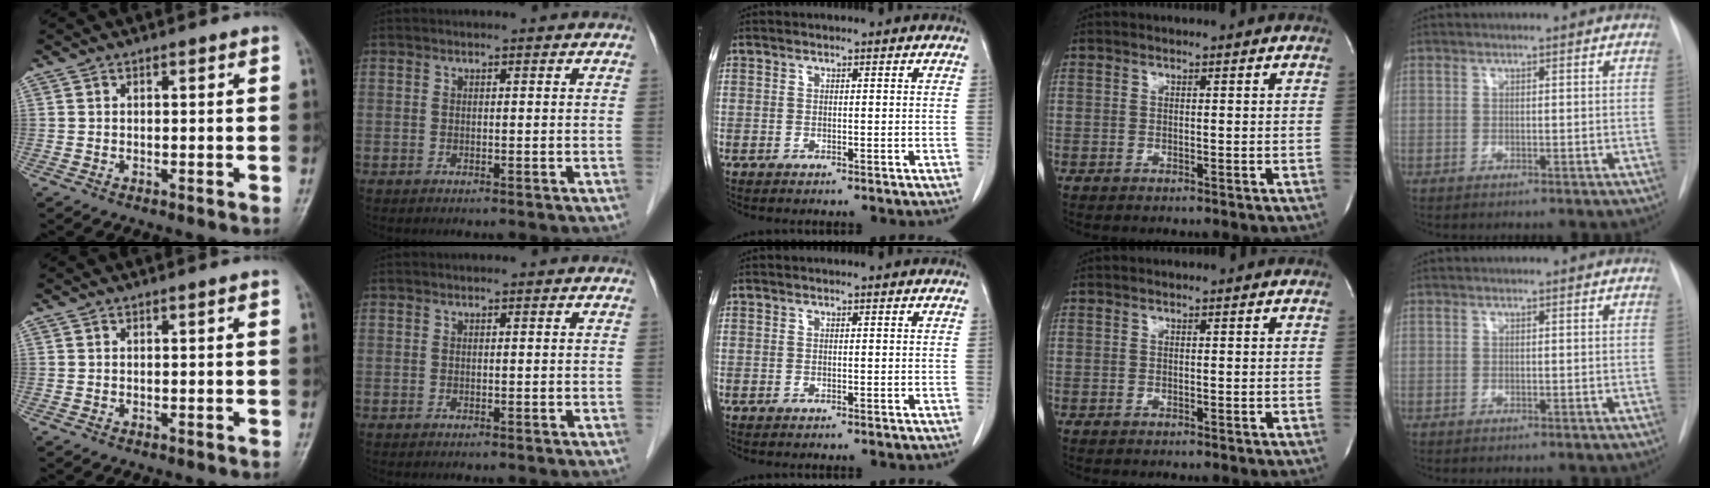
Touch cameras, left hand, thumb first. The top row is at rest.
{}